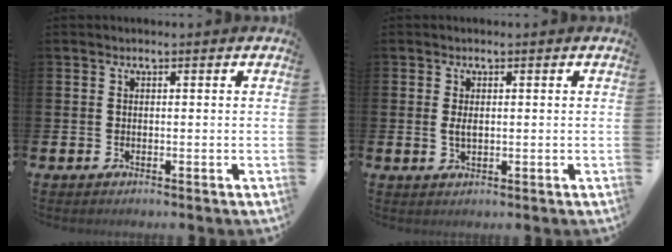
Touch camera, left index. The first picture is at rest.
{"total": 1.5, "force": [0.2, 0.8, 1.2], "torque": [-0.021, 0.004, 0.001]}